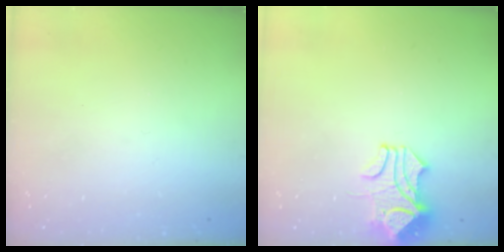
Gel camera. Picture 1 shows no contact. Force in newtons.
{"total": 2.2, "press": 1.8, "slide": 1.2}